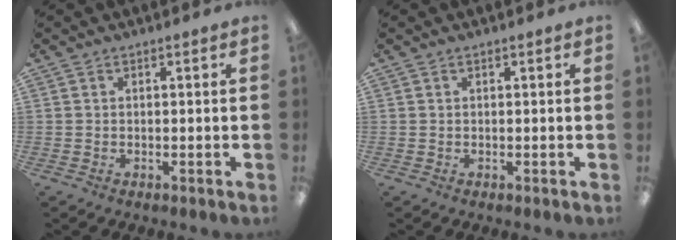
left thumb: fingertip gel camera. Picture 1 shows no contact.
{"total": 0.0}